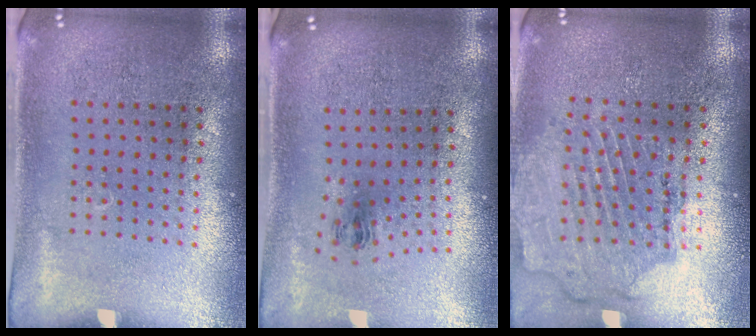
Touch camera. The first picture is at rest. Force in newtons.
{"total": 1.0, "press": 0.4, "slide": 0.9}
{"total": 1.6, "press": 1.6, "slide": 0.3}